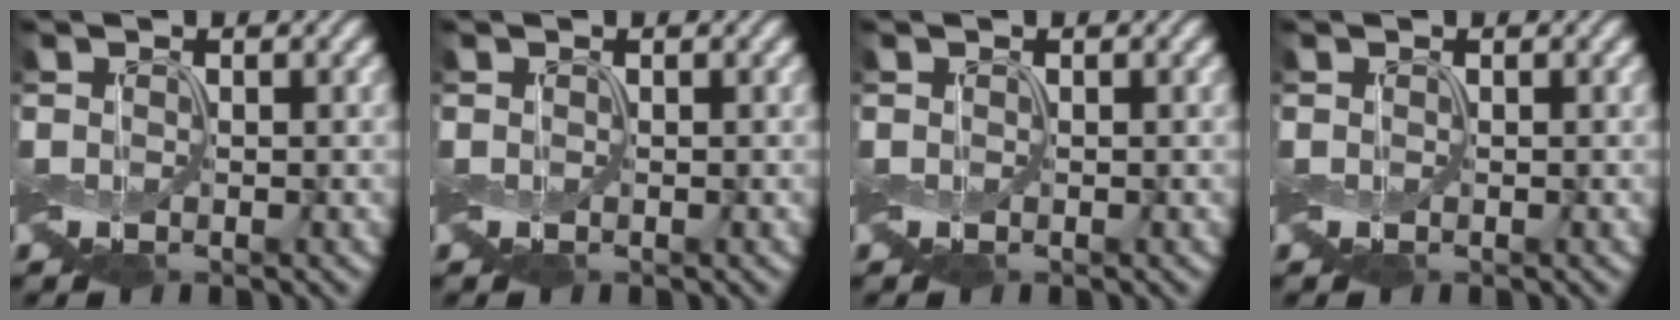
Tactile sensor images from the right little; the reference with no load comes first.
{"total": 0.0}
{"total": 0.0}
{"total": 0.0}